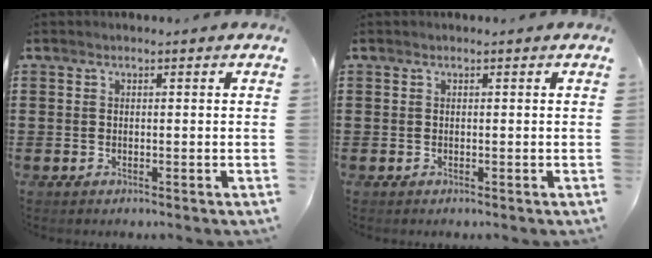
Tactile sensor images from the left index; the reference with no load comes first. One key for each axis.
{"total": 0.0}